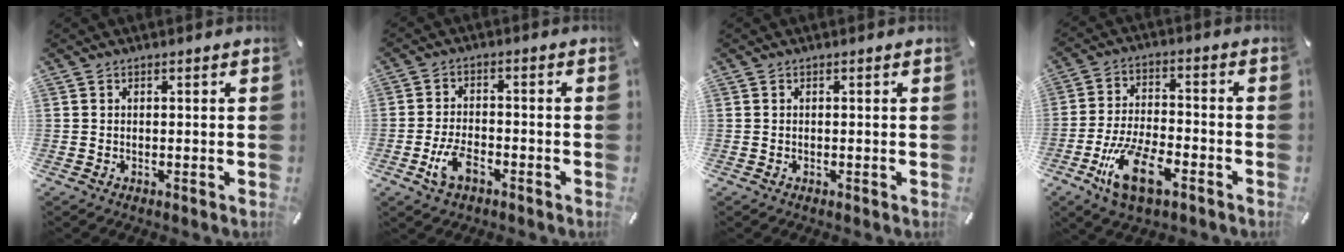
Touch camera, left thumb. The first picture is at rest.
{"total": 7.2, "force": [-3.4, 3.9, 5.0], "torque": [-0.110, 0.011, -0.064]}
{"total": 0.0}
{"total": 13.2, "force": [-6.6, 6.0, 9.8], "torque": [-0.201, 0.021, -0.118]}